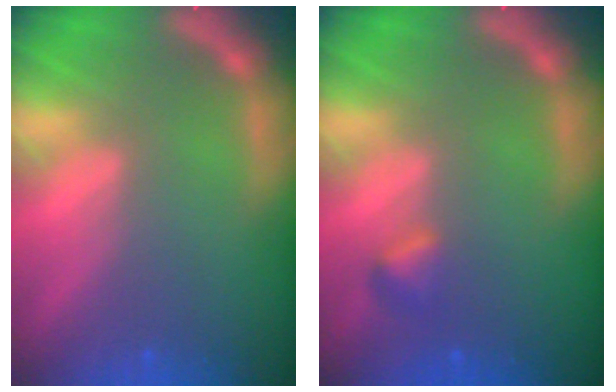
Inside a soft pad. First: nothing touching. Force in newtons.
{"total": 1.4}